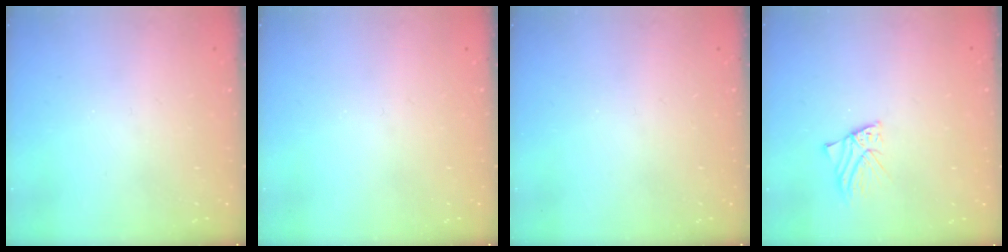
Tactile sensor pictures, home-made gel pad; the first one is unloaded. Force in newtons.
{"total": 0.0}
{"total": 0.0}
{"total": 2.9, "press": 2.9, "slide": 0.2}